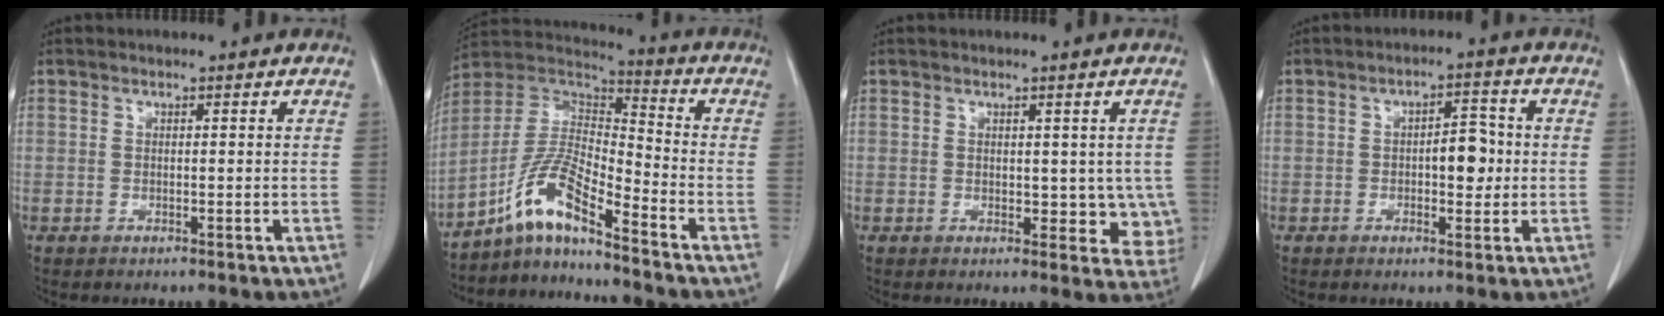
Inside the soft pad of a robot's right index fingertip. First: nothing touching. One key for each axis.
{"total": 10.5, "fx": -7.6, "fy": 0.7, "fz": 7.2, "tx": -0.161, "ty": 0.015, "tz": -0.145}
{"total": 5.2, "fx": 0.7, "fy": 3.5, "fz": 3.8, "tx": -0.013, "ty": -0.004, "tz": 0.016}
{"total": 4.9, "fx": 0.0, "fy": 2.3, "fz": 4.4, "tx": -0.056, "ty": 0.011, "tz": 0.004}